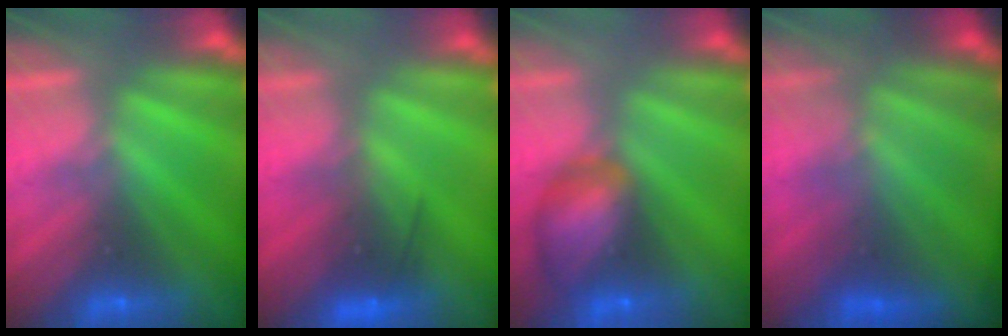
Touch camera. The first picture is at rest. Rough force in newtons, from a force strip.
{"total": 6.8}
{"total": 5.9}
{"total": 7.5}